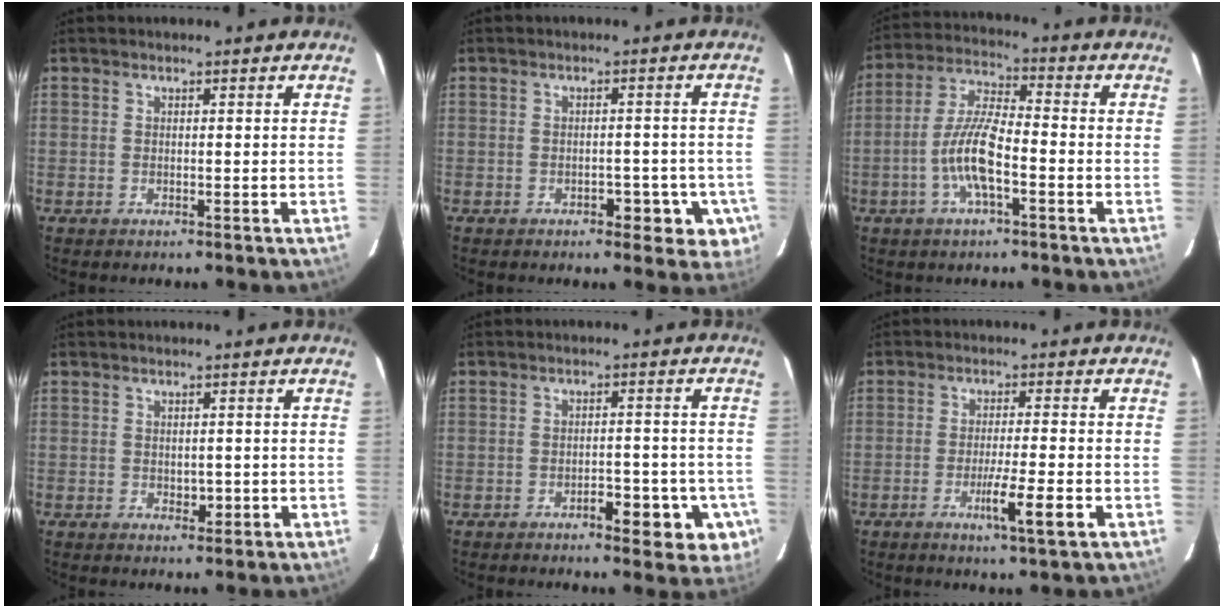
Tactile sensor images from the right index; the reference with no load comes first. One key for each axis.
{"total": 6.3, "fx": -3.3, "fy": 3.3, "fz": 4.2, "tx": -0.030, "ty": 0.009, "tz": -0.040}
{"total": 9.1, "fx": -2.9, "fy": 2.0, "fz": 8.4, "tx": -0.174, "ty": 0.010, "tz": -0.058}
{"total": 1.7, "fx": -0.3, "fy": 1.2, "fz": 1.2, "tx": -0.015, "ty": 0.000, "tz": 0.002}
{"total": 8.0, "fx": -4.2, "fy": 2.9, "fz": 6.2, "tx": -0.059, "ty": 0.009, "tz": -0.052}
{"total": 6.1, "fx": -2.5, "fy": -0.3, "fz": 5.6, "tx": -0.093, "ty": -0.012, "tz": -0.039}